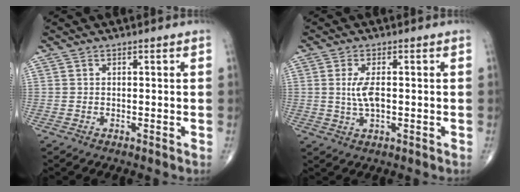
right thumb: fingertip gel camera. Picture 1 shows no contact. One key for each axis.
{"total": 4.4, "fx": 0.2, "fy": 1.8, "fz": 4.1, "tx": -0.087, "ty": -0.006, "tz": 0.005}